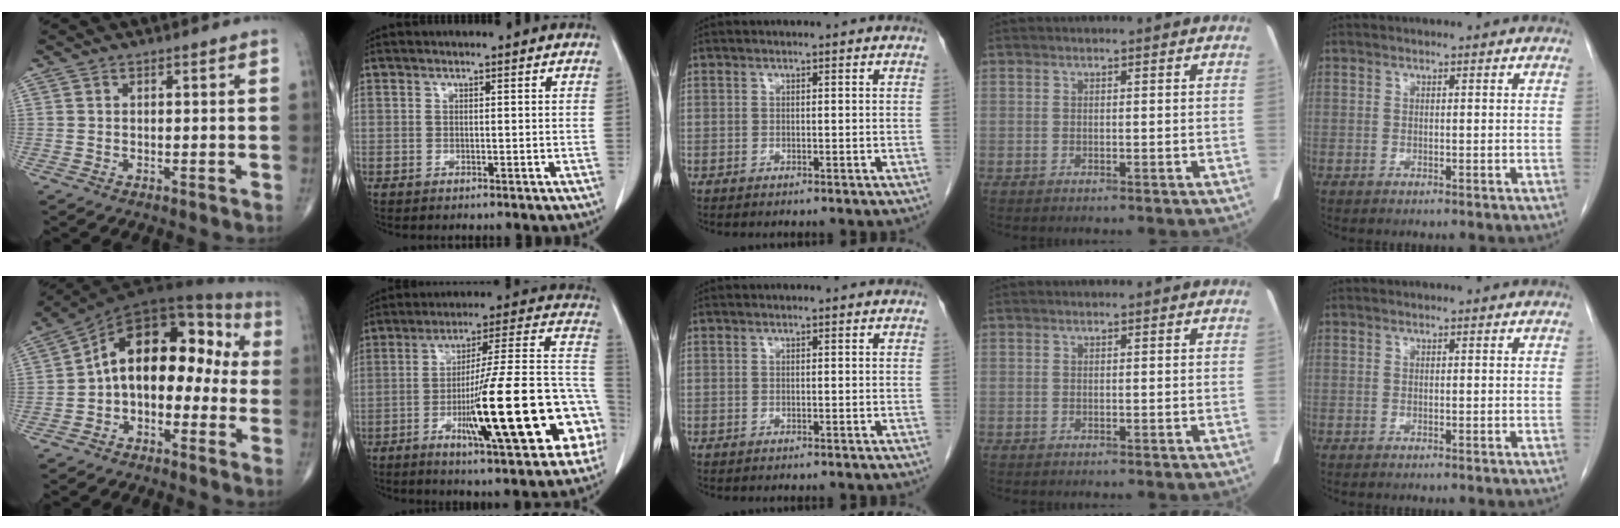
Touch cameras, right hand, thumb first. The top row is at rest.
{"thumb": {"total": 14.5, "force": [-1.5, 9.3, 11.0], "torque": [-0.138, 0.073, -0.041]}, "index": {"total": 23.7, "force": [-7.5, 2.6, 22.3], "torque": [-0.275, 0.015, -0.107]}}